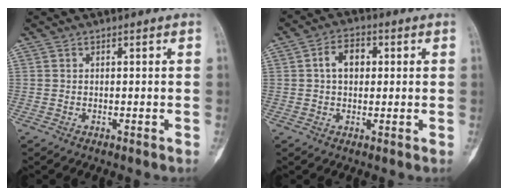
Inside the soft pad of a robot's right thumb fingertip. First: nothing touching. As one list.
[{"total": 5.8, "force": [1.0, 4.1, 4.1], "torque": [-0.055, 0.014, 0.011]}]